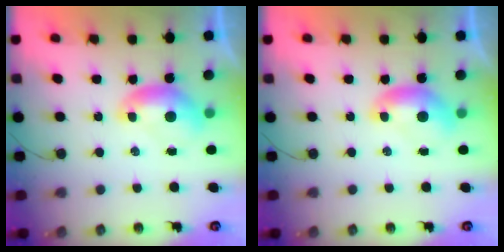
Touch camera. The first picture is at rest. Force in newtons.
{"total": 0.0}